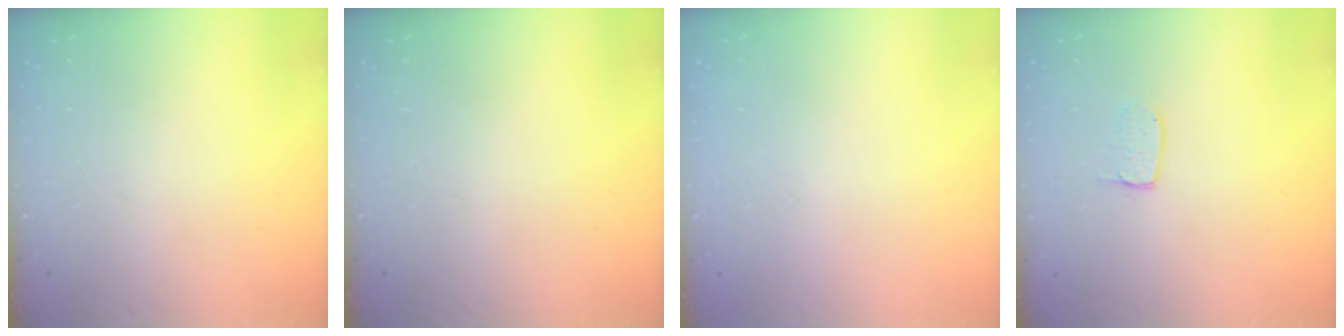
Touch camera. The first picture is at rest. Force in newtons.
{"total": 0.0}
{"total": 0.0}
{"total": 4.9, "press": 4.8, "slide": 0.4}